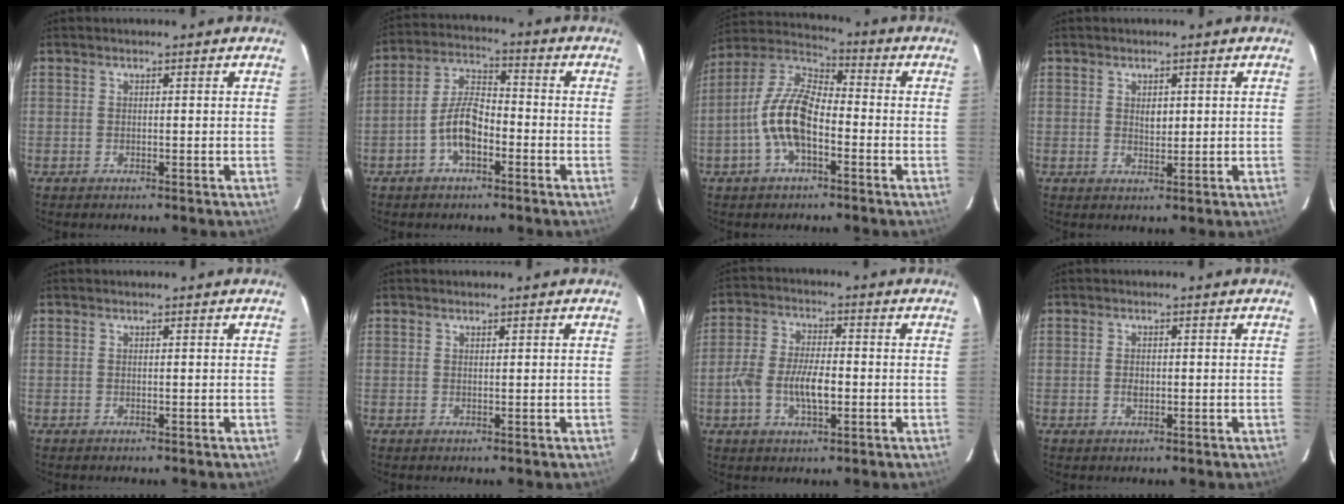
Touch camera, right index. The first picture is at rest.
{"total": 7.9, "force": [-3.3, 3.5, 6.3], "torque": [-0.133, 0.016, -0.059]}
{"total": 12.1, "force": [-3.6, 5.4, 10.3], "torque": [-0.219, 0.013, -0.071]}
{"total": 2.2, "force": [0.6, 1.4, 1.5], "torque": [-0.022, 0.002, 0.011]}
{"total": 0.0}
{"total": 0.0}
{"total": 8.5, "force": [-2.1, 3.8, 7.3], "torque": [-0.149, 0.004, -0.039]}
{"total": 1.8, "force": [-0.3, 1.3, 1.3], "torque": [-0.024, 0.002, -0.005]}